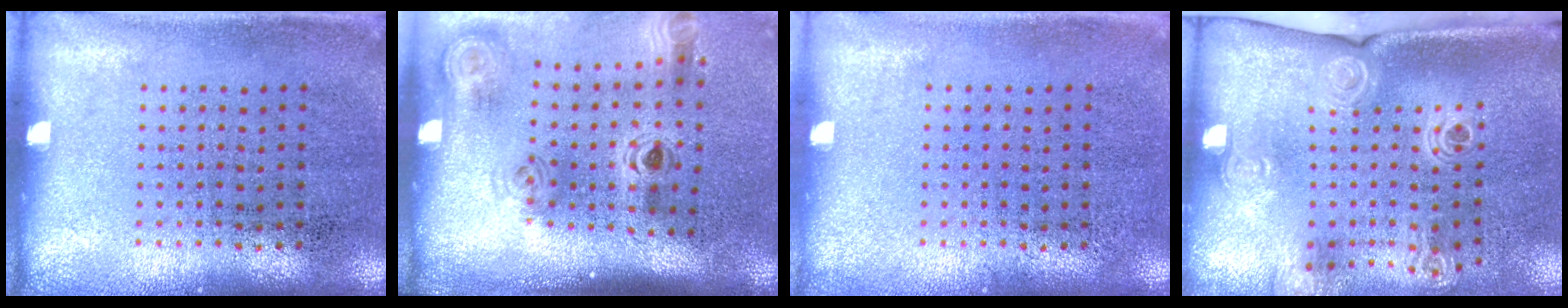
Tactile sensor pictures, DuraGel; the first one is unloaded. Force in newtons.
{"total": 1.9, "press": 1.3, "slide": 1.5}
{"total": 0.0}
{"total": 2.0, "press": 1.5, "slide": 1.4}